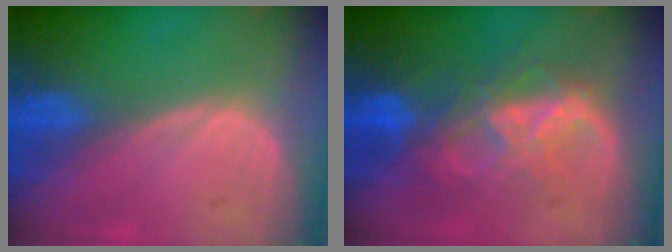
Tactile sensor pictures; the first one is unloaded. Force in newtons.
{"total": 8.3, "press": 7.4, "slide": 3.8}